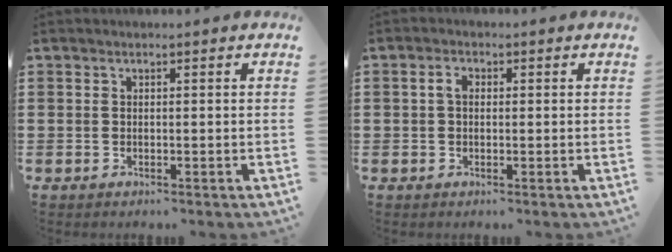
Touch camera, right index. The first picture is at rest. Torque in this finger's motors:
{"motor_torque": [0.35, -0.28, 0.22, 0.06]}